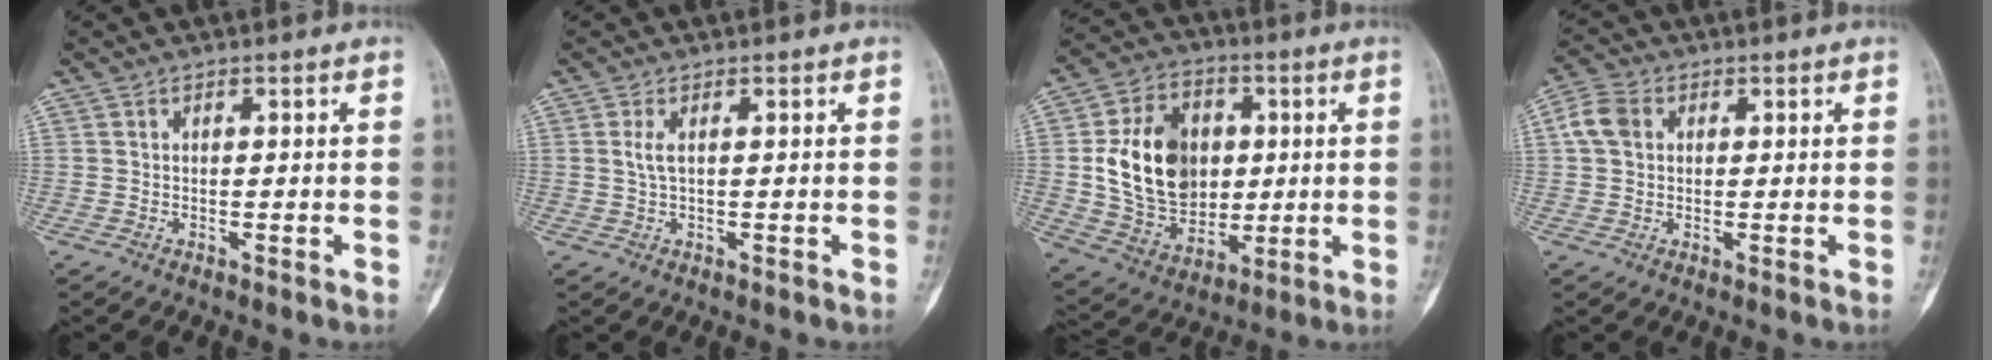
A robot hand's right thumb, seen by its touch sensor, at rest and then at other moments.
{"total": 2.0, "force": [0.4, 0.7, 1.8], "torque": [-0.040, 0.003, 0.012]}
{"total": 19.0, "force": [1.9, 14.5, 12.2], "torque": [-0.173, 0.002, 0.046]}
{"total": 5.5, "force": [1.2, 4.3, 3.2], "torque": [-0.062, 0.010, 0.016]}